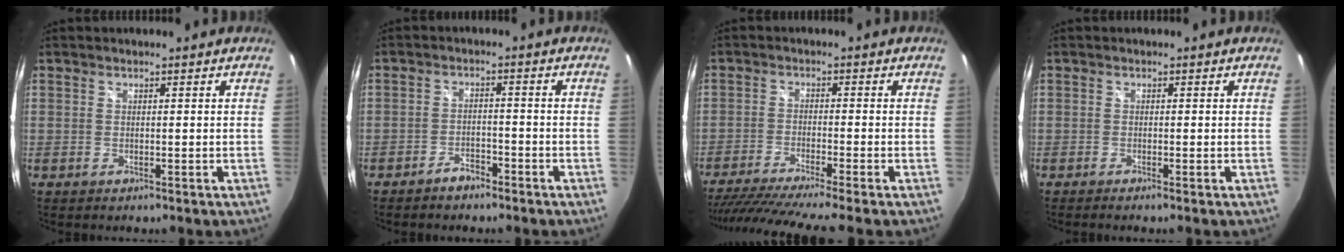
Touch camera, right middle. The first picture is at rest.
{"total": 3.2, "force": [-2.8, 1.1, 1.1], "torque": [-0.036, 0.006, -0.046]}
{"total": 12.5, "force": [-10.6, -1.4, 6.5], "torque": [-0.132, -0.039, -0.175]}
{"total": 0.9, "force": [-0.5, -0.4, 0.6], "torque": [-0.007, -0.002, -0.012]}